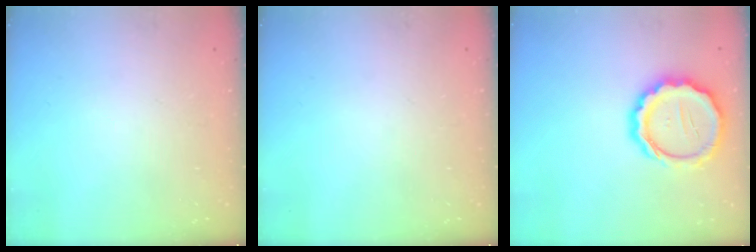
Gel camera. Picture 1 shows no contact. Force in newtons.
{"total": 0.0}
{"total": 15.6, "press": 15.2, "slide": 3.5}